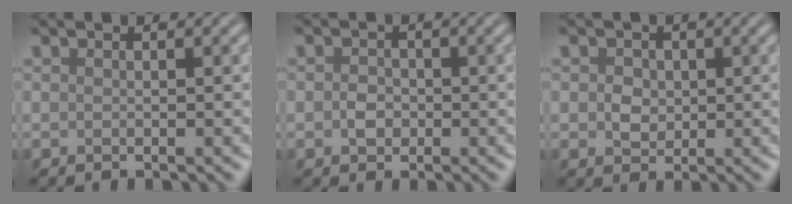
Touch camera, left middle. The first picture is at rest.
{"total": 1.6, "force": [-0.4, 1.3, 0.8], "torque": [-0.016, 0.000, -0.010]}
{"total": 2.0, "force": [0.2, 1.7, 1.0], "torque": [-0.017, -0.003, 0.002]}